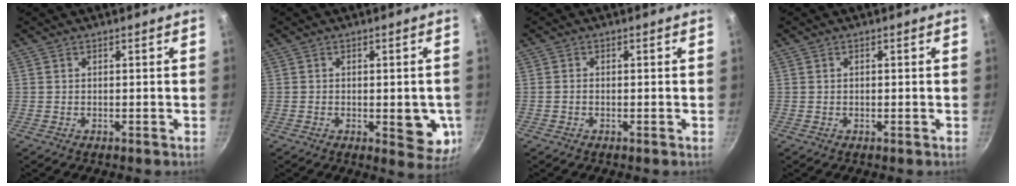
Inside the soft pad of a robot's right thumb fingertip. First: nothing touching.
{"total": 8.5, "force": [-1.5, 3.7, 7.5], "torque": [-0.065, -0.009, -0.016]}
{"total": 0.7, "force": [-0.3, 0.5, 0.3], "torque": [-0.006, 0.003, -0.008]}
{"total": 0.0}